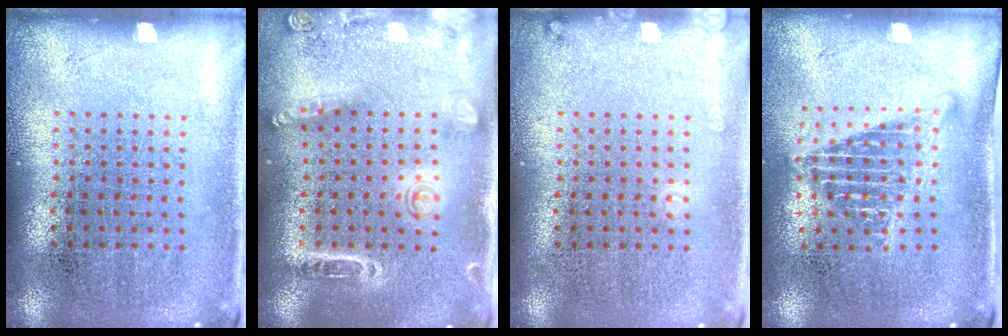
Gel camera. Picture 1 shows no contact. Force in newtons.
{"total": 1.5, "press": 1.5, "slide": 0.5}
{"total": 0.9, "press": 0.8, "slide": 0.2}
{"total": 1.4, "press": 1.2, "slide": 0.8}